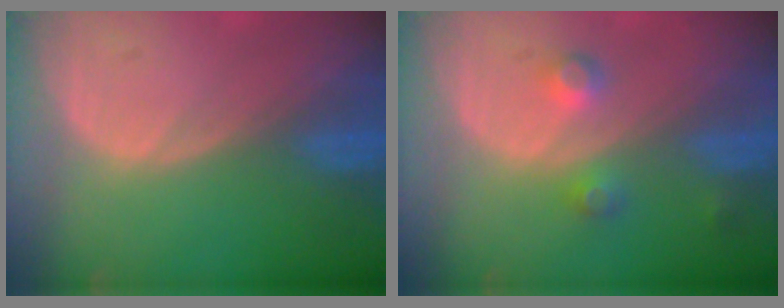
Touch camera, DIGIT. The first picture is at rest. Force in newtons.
{"total": 3.6, "press": 3.4, "slide": 1.1}